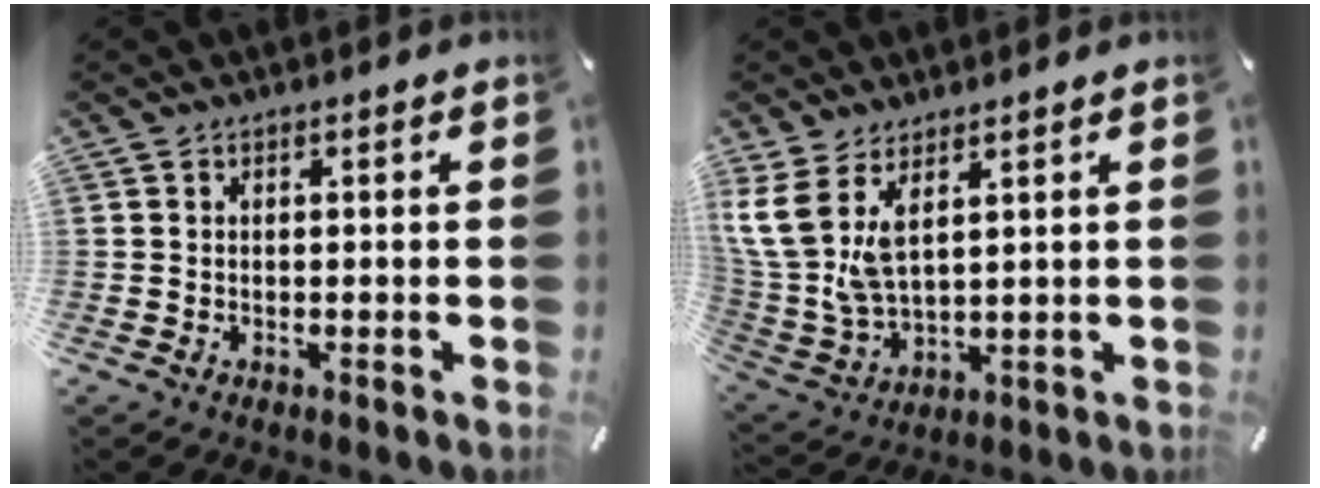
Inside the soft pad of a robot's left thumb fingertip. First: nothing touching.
{"total": 9.7, "force": [5.4, 4.5, 6.7], "torque": [-0.174, -0.037, 0.100]}